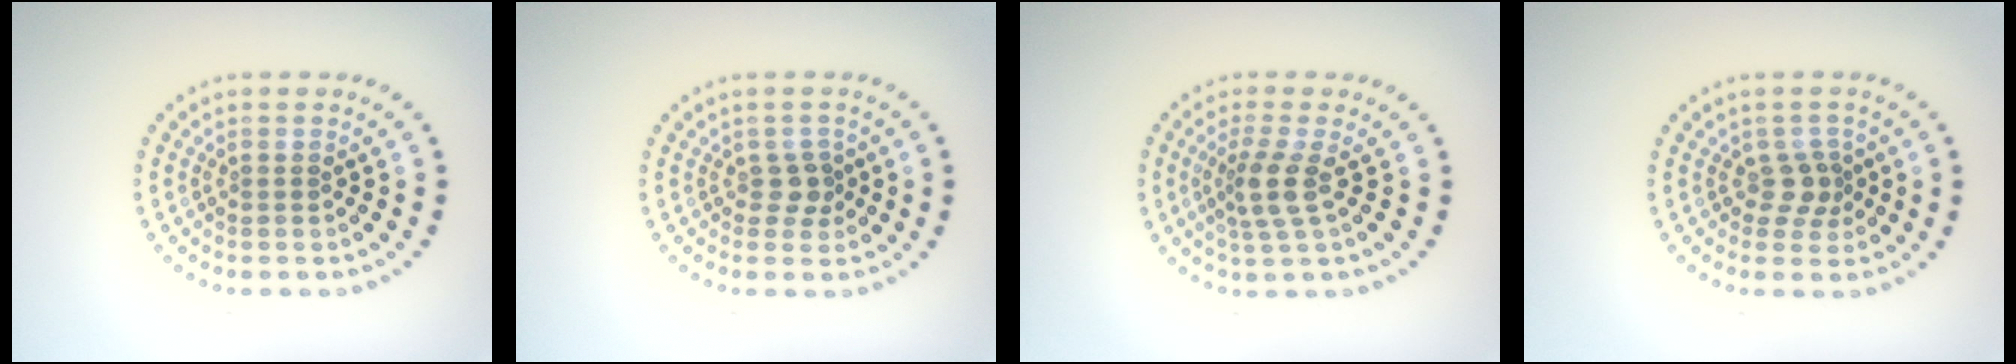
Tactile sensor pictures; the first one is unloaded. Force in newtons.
{"total": 1.6, "press": 1.3, "slide": 1.0}
{"total": 2.8, "press": 2.2, "slide": 1.7}
{"total": 2.1, "press": 1.6, "slide": 1.3}